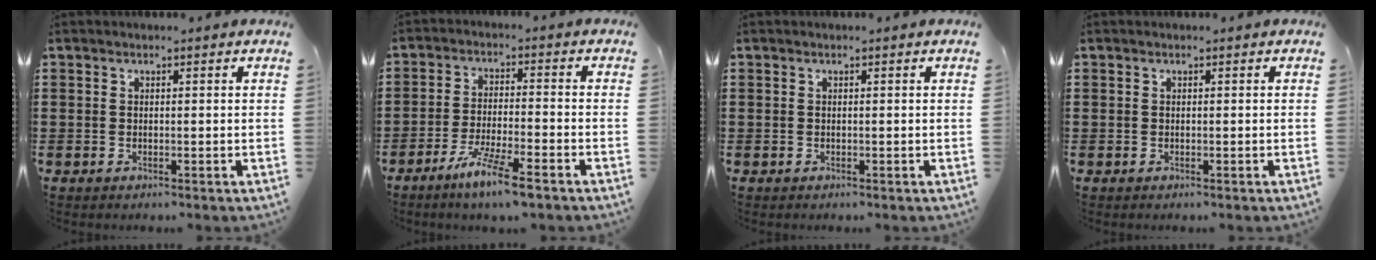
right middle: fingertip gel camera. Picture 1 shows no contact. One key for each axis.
{"total": 7.1, "fx": -5.4, "fy": 0.3, "fz": 4.7, "tx": -0.092, "ty": -0.009, "tz": -0.096}
{"total": 0.0}
{"total": 0.0}